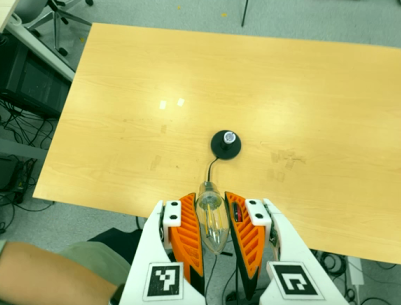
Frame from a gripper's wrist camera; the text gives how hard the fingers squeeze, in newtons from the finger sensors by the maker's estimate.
{"total": 19.1, "left": 20.0, "right": 18.2}